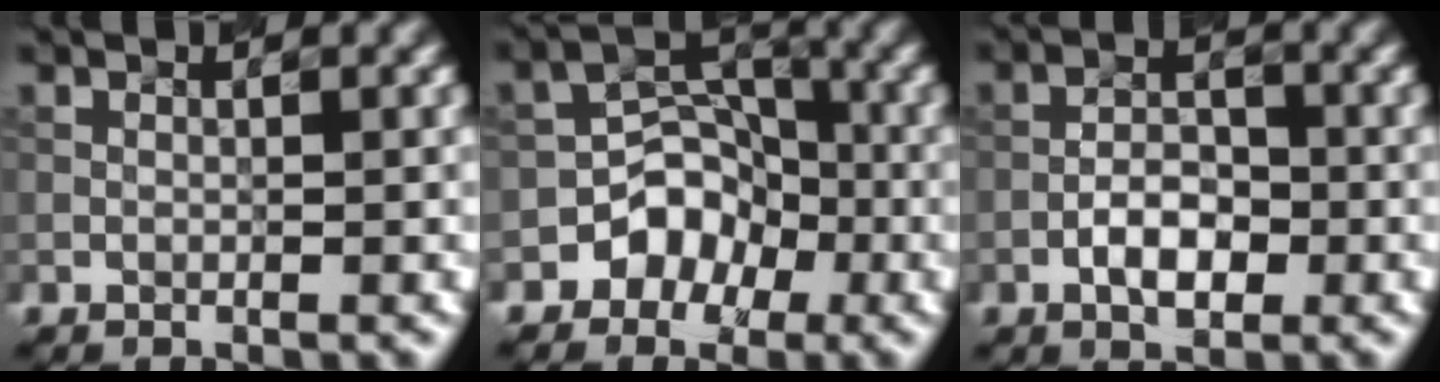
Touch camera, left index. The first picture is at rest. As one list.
[{"total": 3.7, "force": [-2.2, 2.9, 0.9], "torque": [0.001, 0.012, -0.027]}, {"total": 2.7, "force": [-1.4, 1.3, 1.9], "torque": [-0.032, 0.006, -0.020]}]